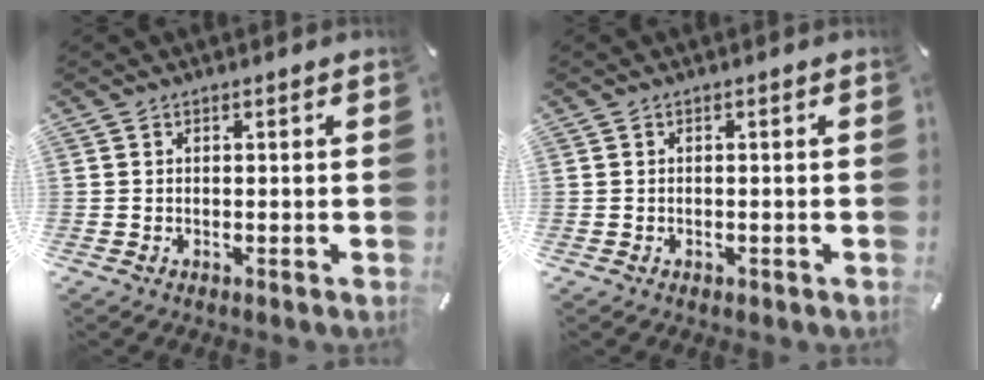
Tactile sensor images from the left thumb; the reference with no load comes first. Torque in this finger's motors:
{"motor_torque": [0.11, 0.16, -0.01, 0.00, -0.01]}